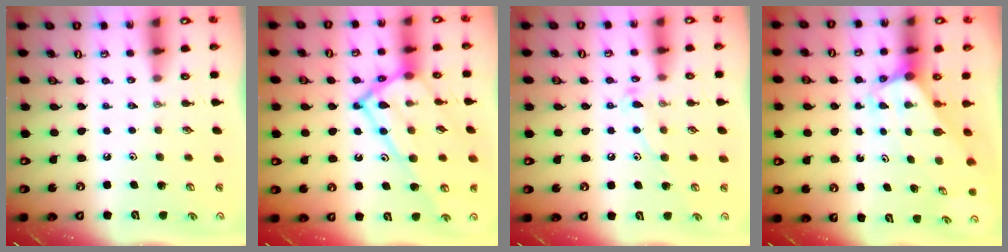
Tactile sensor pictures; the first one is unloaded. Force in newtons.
{"total": 21.6, "press": 21.5, "slide": 2.0}
{"total": 10.4, "press": 10.4, "slide": 0.8}
{"total": 4.5, "press": 4.5, "slide": 0.4}